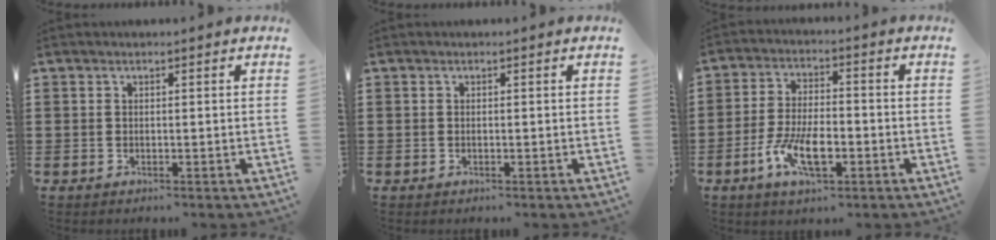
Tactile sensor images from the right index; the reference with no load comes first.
{"total": 0.0}
{"total": 8.3, "force": [-3.4, 3.2, 6.9], "torque": [-0.152, -0.011, -0.065]}